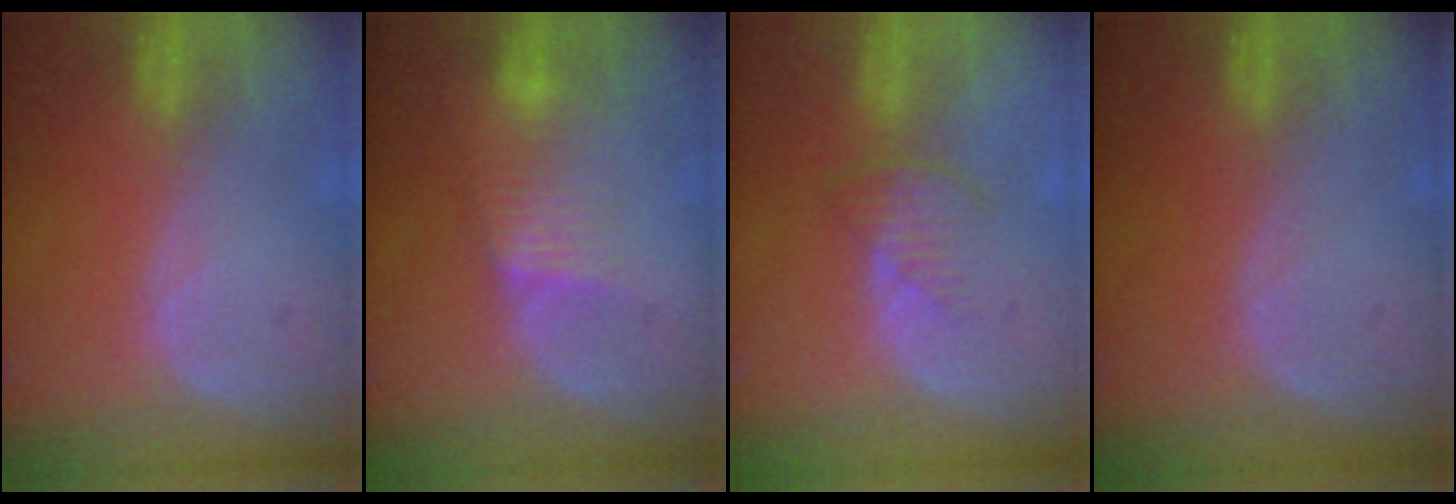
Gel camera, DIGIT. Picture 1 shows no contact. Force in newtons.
{"total": 4.7, "press": 4.6, "slide": 0.7}
{"total": 3.5, "press": 3.1, "slide": 1.6}
{"total": 0.0}